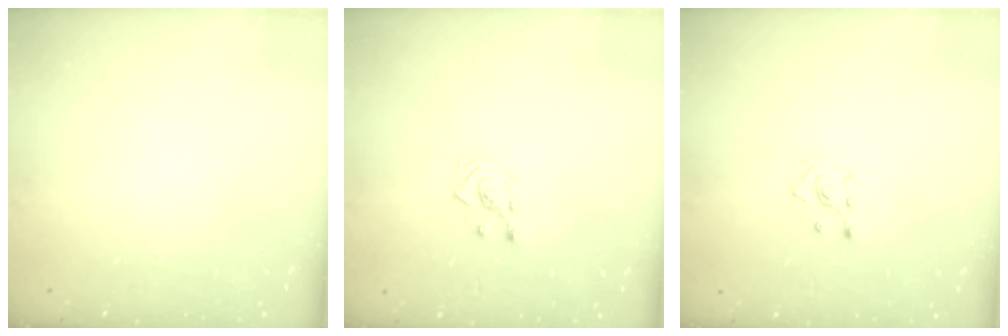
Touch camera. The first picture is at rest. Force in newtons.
{"total": 3.5, "press": 3.5, "slide": 0.2}
{"total": 2.4, "press": 2.2, "slide": 0.8}